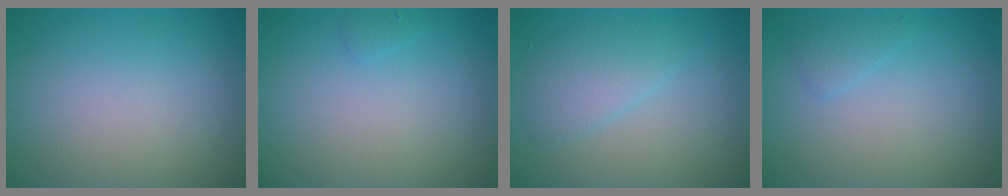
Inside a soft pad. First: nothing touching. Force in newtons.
{"total": 0.6, "press": 0.5, "slide": 0.0}
{"total": 2.5, "press": 2.5, "slide": 0.1}
{"total": 1.1, "press": 1.1, "slide": 0.1}